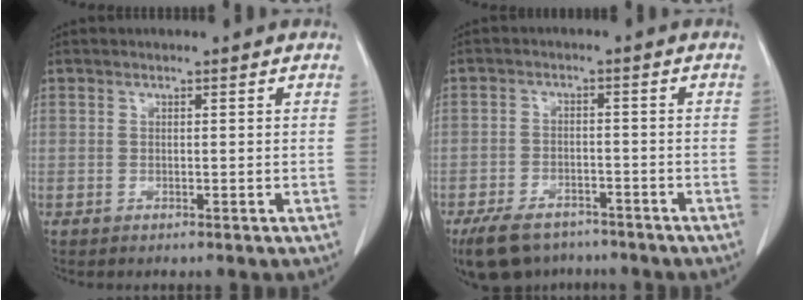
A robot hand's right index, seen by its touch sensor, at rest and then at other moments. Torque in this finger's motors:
{"motor_torque": [0.58, -0.56, 0.27, 0.03]}